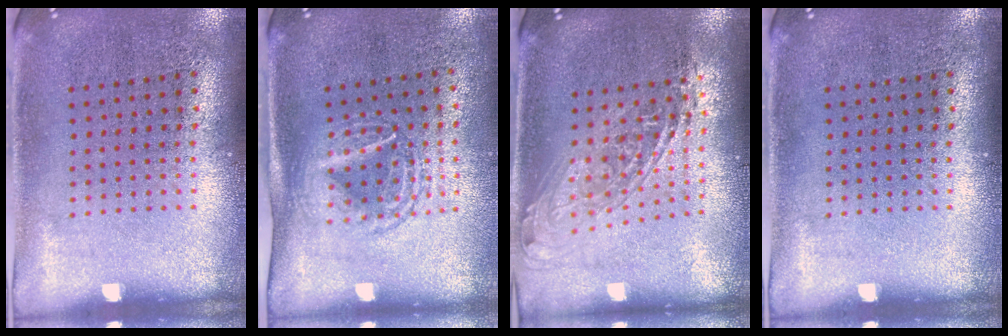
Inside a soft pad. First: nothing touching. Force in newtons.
{"total": 1.7, "press": 1.4, "slide": 1.0}
{"total": 1.7, "press": 1.3, "slide": 1.0}
{"total": 0.0}